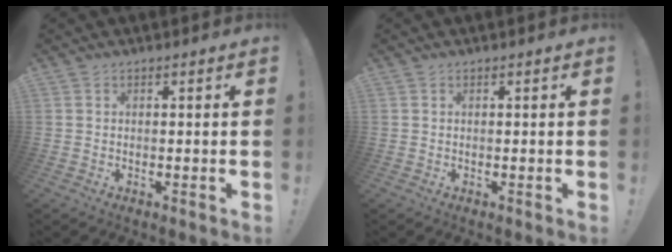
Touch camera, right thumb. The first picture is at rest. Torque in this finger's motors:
{"motor_torque": [-0.03, 0.02, 0.08, -0.03, 0.02]}